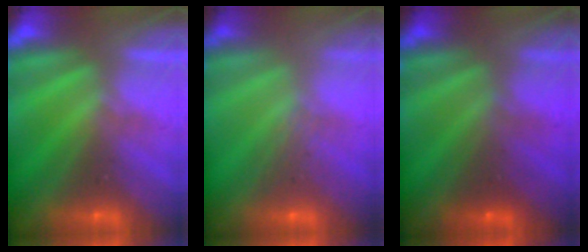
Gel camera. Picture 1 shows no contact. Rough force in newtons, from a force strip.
{"total": 2.9}
{"total": 1.9}